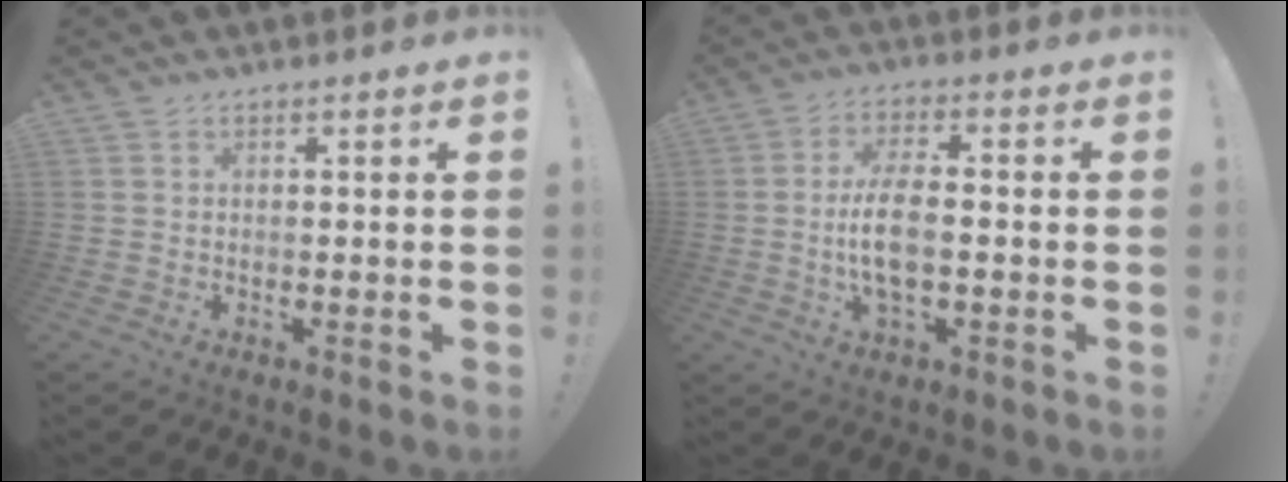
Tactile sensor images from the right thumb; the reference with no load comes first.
{"total": 9.3, "force": [-1.1, 3.9, 8.4], "torque": [-0.172, 0.003, -0.024]}